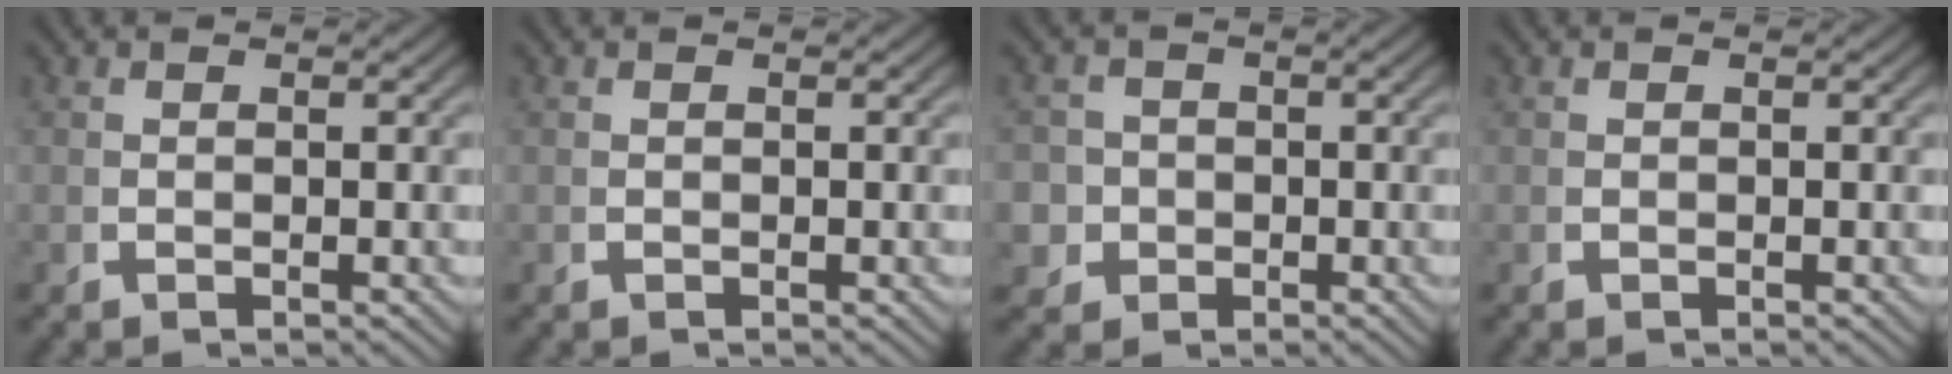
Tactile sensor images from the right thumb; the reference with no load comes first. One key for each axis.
{"total": 0.0}
{"total": 6.1, "fx": -1.3, "fy": 5.7, "fz": 1.9, "tx": -0.047, "ty": -0.023, "tz": -0.018}
{"total": 0.0}